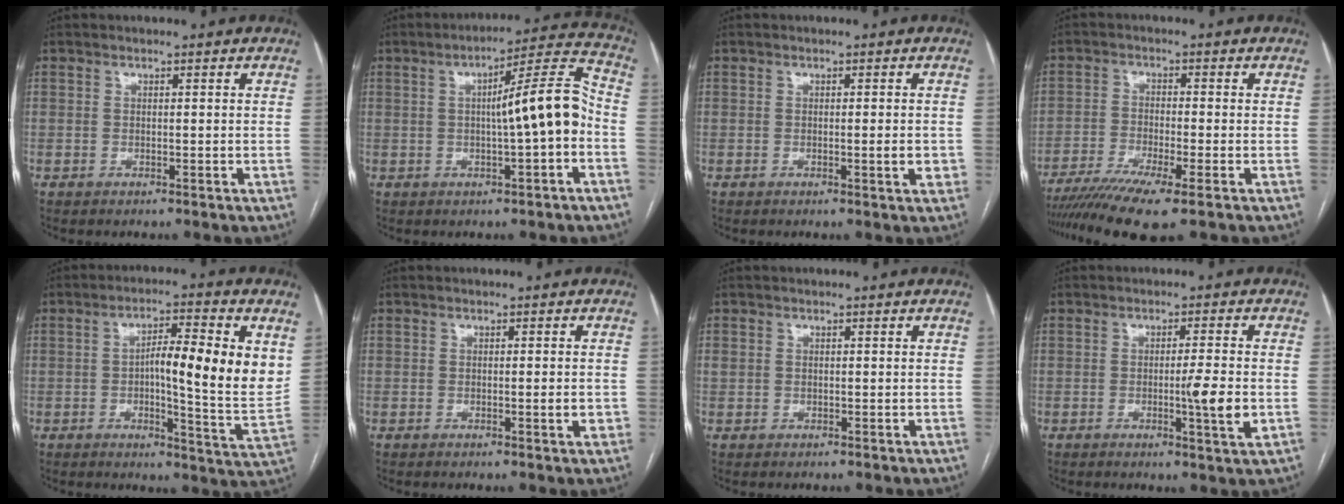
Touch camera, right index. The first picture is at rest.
{"total": 10.5, "force": [-1.1, 0.3, 10.5], "torque": [-0.152, 0.027, -0.017]}
{"total": 2.1, "force": [-0.3, 0.3, 2.0], "torque": [-0.028, -0.001, -0.004]}
{"total": 10.0, "force": [-7.3, 0.1, 6.8], "torque": [-0.118, -0.019, -0.122]}
{"total": 13.2, "force": [2.4, 1.5, 12.9], "torque": [-0.187, 0.007, 0.030]}
{"total": 1.8, "force": [-0.3, 0.3, 1.8], "torque": [-0.026, -0.001, -0.002]}
{"total": 0.8, "force": [0.3, 0.7, 0.3], "torque": [-0.002, 0.009, 0.005]}
{"total": 5.7, "force": [-1.1, -0.3, 5.6], "torque": [-0.085, -0.009, -0.017]}